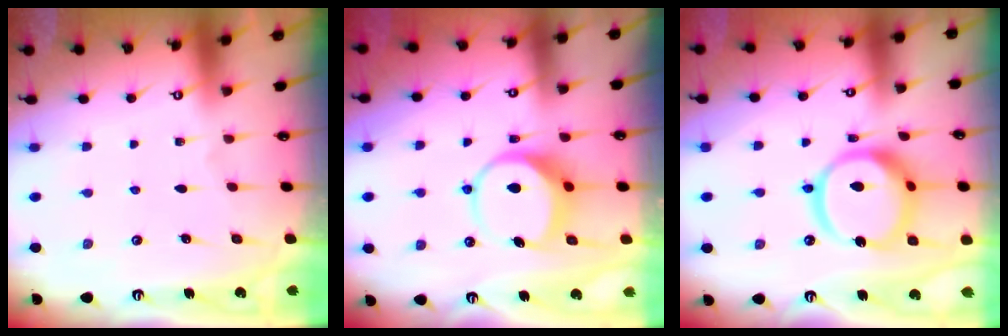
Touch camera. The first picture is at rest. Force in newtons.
{"total": 9.1, "press": 9.1, "slide": 0.6}
{"total": 18.8, "press": 18.7, "slide": 2.0}